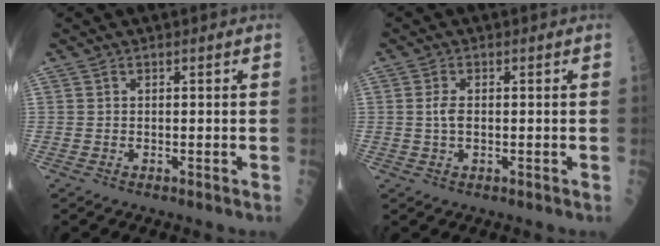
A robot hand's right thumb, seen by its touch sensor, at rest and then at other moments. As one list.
[{"total": 2.6, "force": [0.1, 1.4, 2.2], "torque": [-0.043, 0.000, 0.002]}]